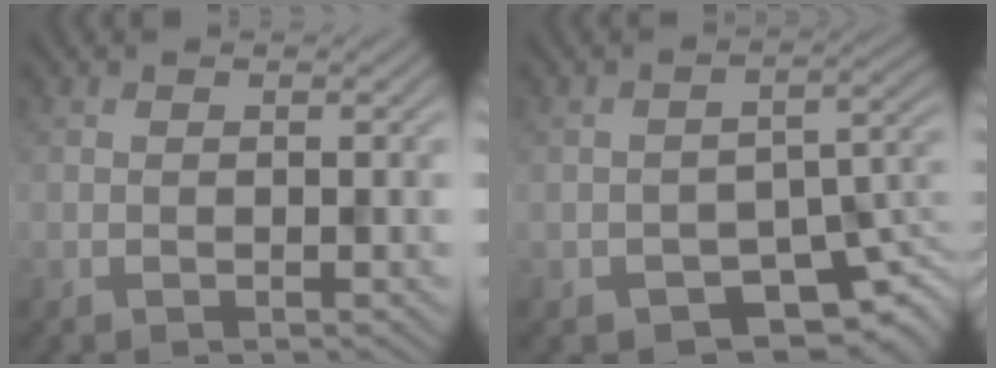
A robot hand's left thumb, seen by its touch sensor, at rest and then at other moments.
{"total": 6.4, "force": [-4.5, 3.4, 3.0], "torque": [-0.033, -0.021, -0.058]}